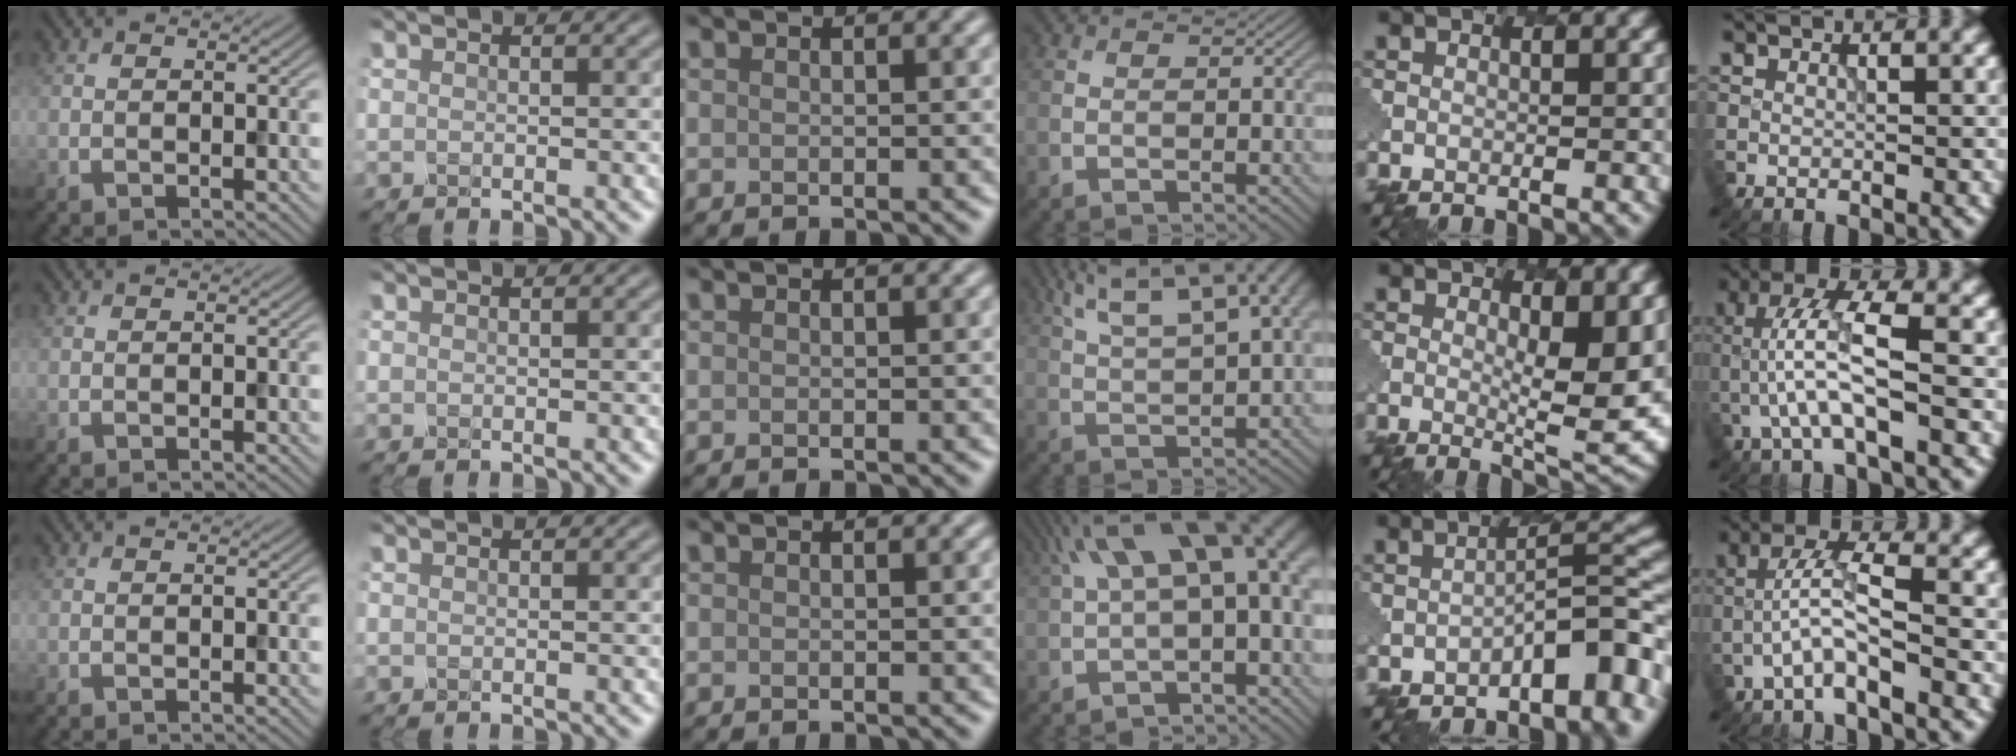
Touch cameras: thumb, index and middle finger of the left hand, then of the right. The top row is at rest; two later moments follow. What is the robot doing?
{"motion": "dispense", "object": "oil cruet"}